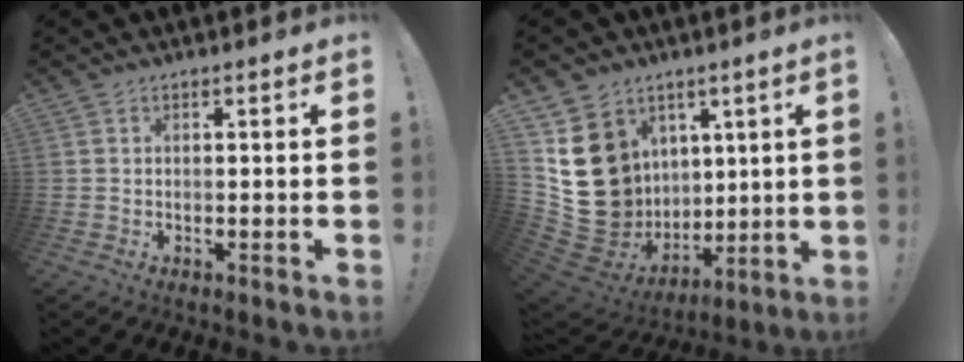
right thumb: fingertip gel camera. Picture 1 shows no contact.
{"total": 20.2, "force": [4.1, 17.6, 9.0], "torque": [-0.172, -0.040, 0.125]}